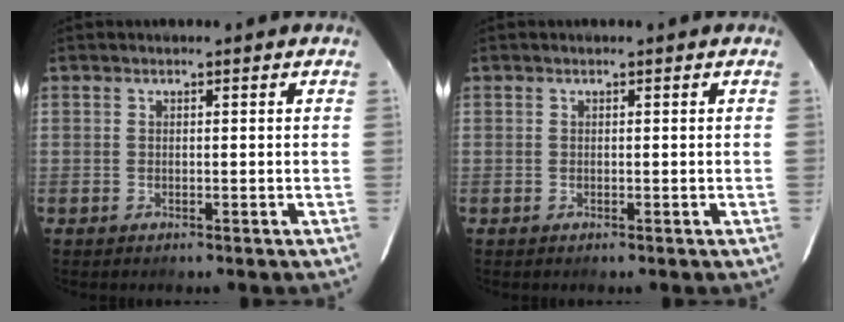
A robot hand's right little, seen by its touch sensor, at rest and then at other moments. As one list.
[{"total": 0.0}]